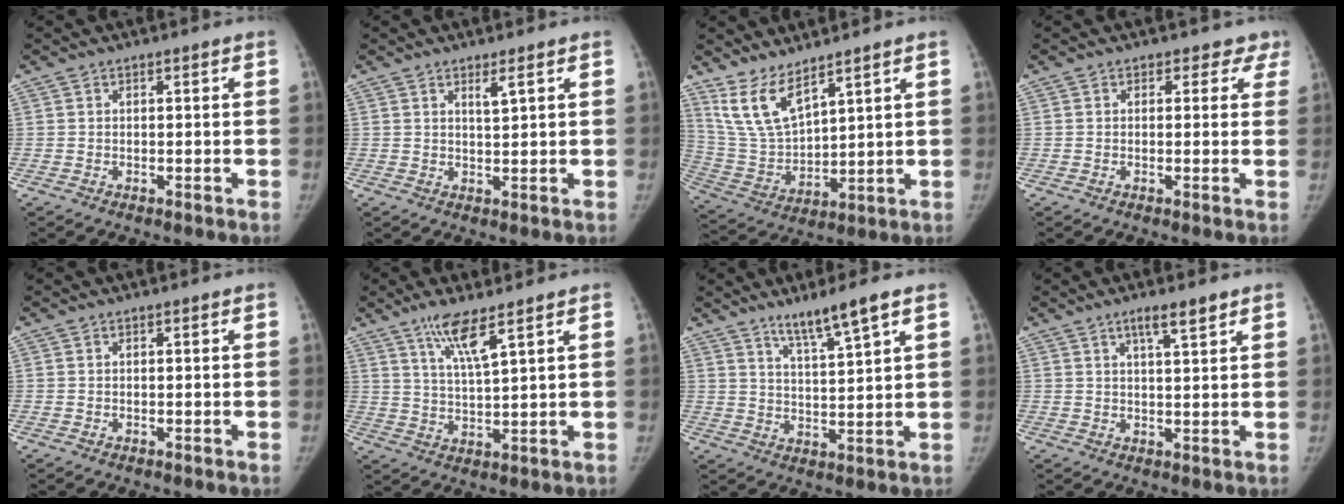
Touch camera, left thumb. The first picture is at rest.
{"total": 2.1, "force": [1.2, 0.2, 1.6], "torque": [-0.028, -0.011, 0.023]}
{"total": 10.2, "force": [7.5, 3.3, 6.1], "torque": [-0.115, -0.047, 0.174]}
{"total": 3.1, "force": [2.2, 2.1, -0.2], "torque": [0.041, -0.008, 0.002]}
{"total": 0.0}
{"total": 7.0, "force": [4.5, 0.5, 5.3], "torque": [-0.106, -0.028, 0.092]}
{"total": 7.5, "force": [5.3, -0.1, 5.3], "torque": [-0.095, -0.033, 0.099]}
{"total": 4.5, "force": [2.9, 0.7, 3.3], "torque": [-0.050, -0.015, 0.050]}